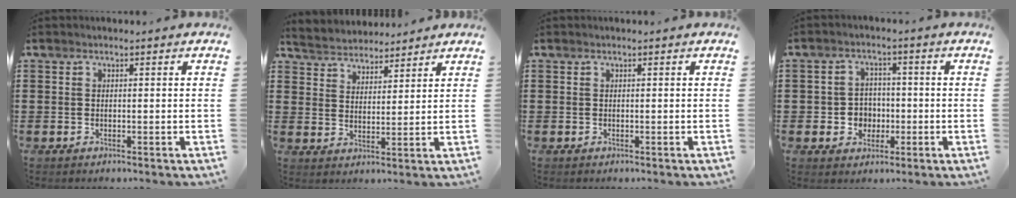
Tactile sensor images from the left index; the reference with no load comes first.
{"total": 3.9, "force": [3.8, 0.9, -0.4], "torque": [-0.012, -0.013, 0.069]}
{"total": 0.0}
{"total": 4.2, "force": [-0.9, 3.9, 1.4], "torque": [-0.040, 0.007, -0.021]}